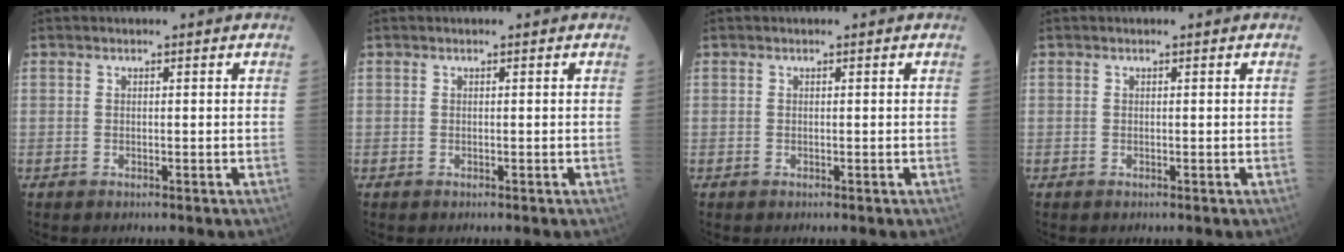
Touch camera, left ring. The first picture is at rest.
{"total": 0.0}
{"total": 0.0}
{"total": 0.0}